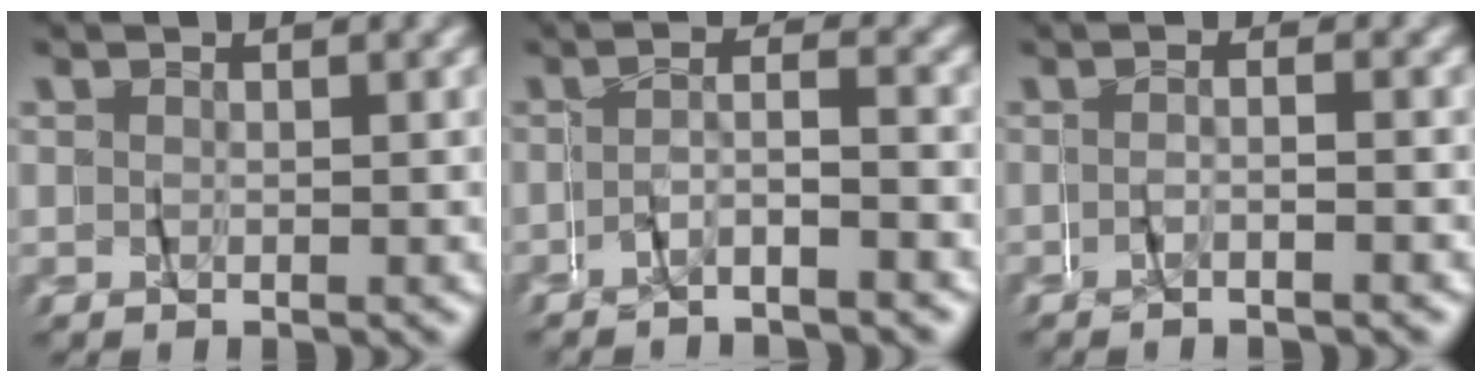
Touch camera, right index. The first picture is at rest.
{"total": 3.8, "force": [-3.5, -1.3, 0.2], "torque": [0.003, 0.005, -0.067]}
{"total": 2.4, "force": [-2.1, -1.2, -0.2], "torque": [0.006, 0.011, -0.044]}